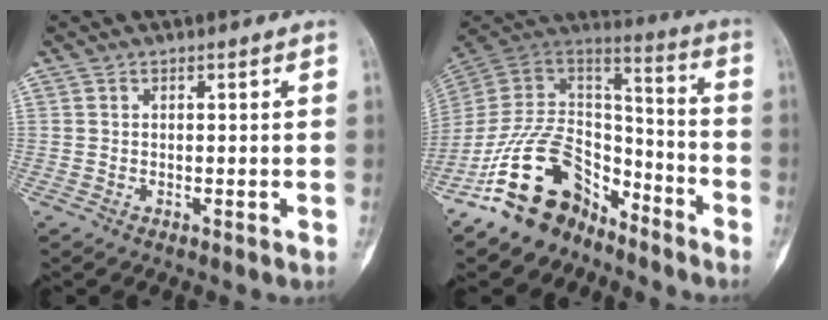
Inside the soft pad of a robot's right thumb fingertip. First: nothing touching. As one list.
[{"total": 18.3, "force": [-12.4, 10.4, 8.6], "torque": [-0.130, 0.112, -0.232]}]